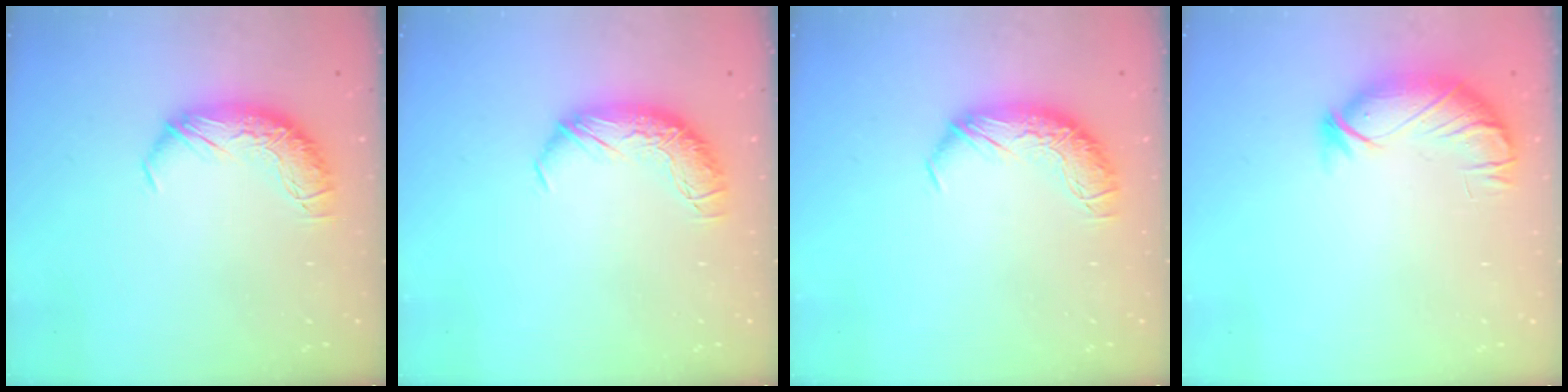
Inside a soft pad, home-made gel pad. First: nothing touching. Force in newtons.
{"total": 0.0}
{"total": 0.0}
{"total": 3.9, "press": 3.3, "slide": 2.0}